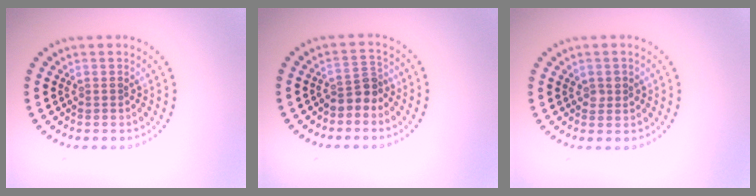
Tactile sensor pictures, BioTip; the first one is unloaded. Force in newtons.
{"total": 2.2, "press": 1.7, "slide": 1.4}
{"total": 1.0, "press": 1.0, "slide": 0.2}